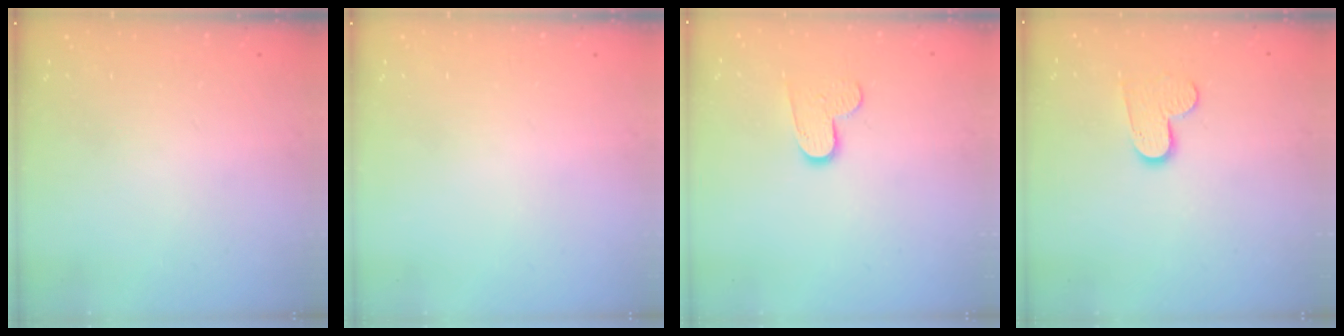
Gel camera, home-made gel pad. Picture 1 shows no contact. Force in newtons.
{"total": 0.0}
{"total": 8.0, "press": 8.0, "slide": 0.6}
{"total": 8.5, "press": 8.5, "slide": 0.5}